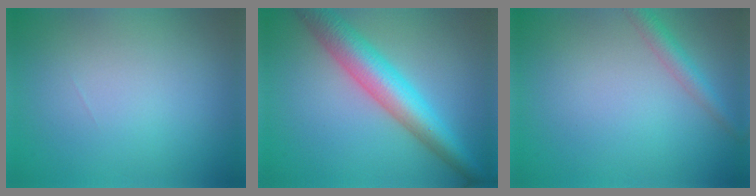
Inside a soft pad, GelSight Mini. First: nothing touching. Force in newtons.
{"total": 6.9, "press": 6.9, "slide": 0.1}
{"total": 2.2, "press": 2.2, "slide": 0.1}